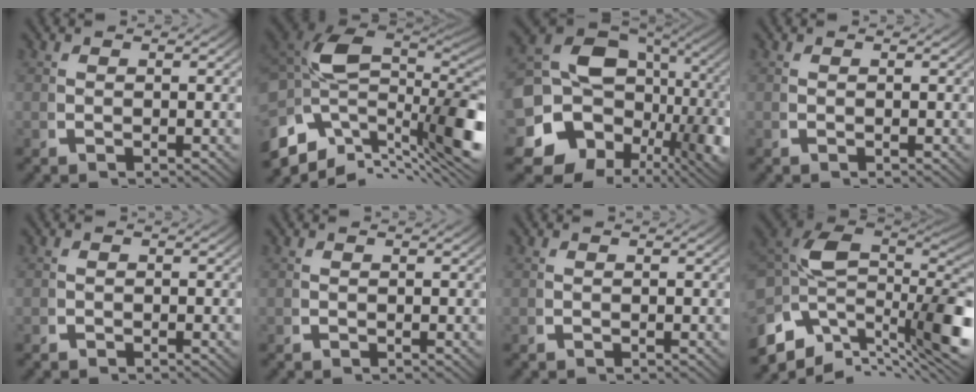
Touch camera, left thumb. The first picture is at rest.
{"total": 18.3, "force": [-1.3, 12.1, 13.7], "torque": [-0.270, -0.043, 0.002]}
{"total": 18.3, "force": [-2.9, 13.8, 11.7], "torque": [-0.226, -0.070, -0.023]}
{"total": 0.0}
{"total": 0.6, "force": [-0.4, 0.4, 0.0], "torque": [0.008, 0.000, -0.011]}
{"total": 0.0}
{"total": 0.0}
{"total": 16.6, "force": [-1.0, 11.0, 12.4], "torque": [-0.257, -0.048, 0.011]}